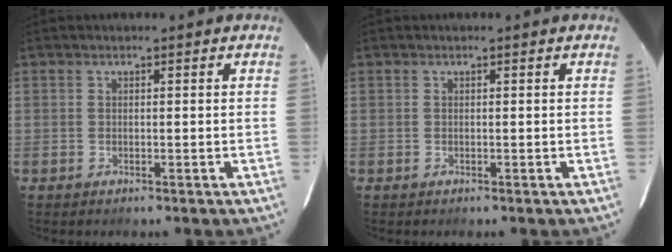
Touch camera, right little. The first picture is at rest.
{"total": 0.0}